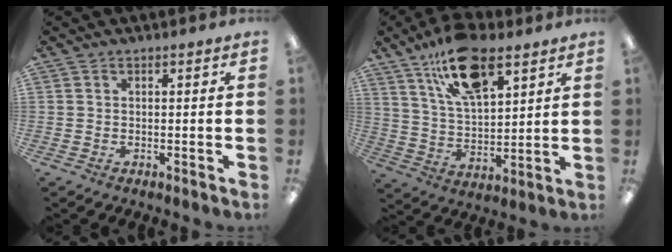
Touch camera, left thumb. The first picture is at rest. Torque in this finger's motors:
{"motor_torque": [0.54, 0.43, 1.39, -0.82, 0.11]}